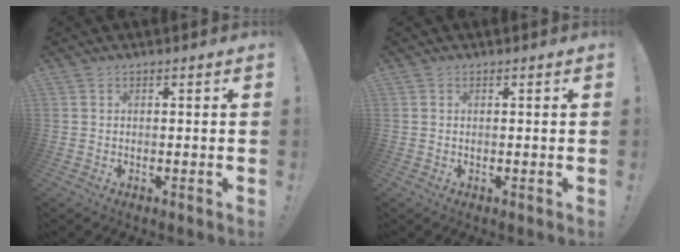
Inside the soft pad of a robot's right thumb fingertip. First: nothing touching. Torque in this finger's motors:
{"motor_torque": [0.01, -0.15, -0.11, 0.15, 0.02]}